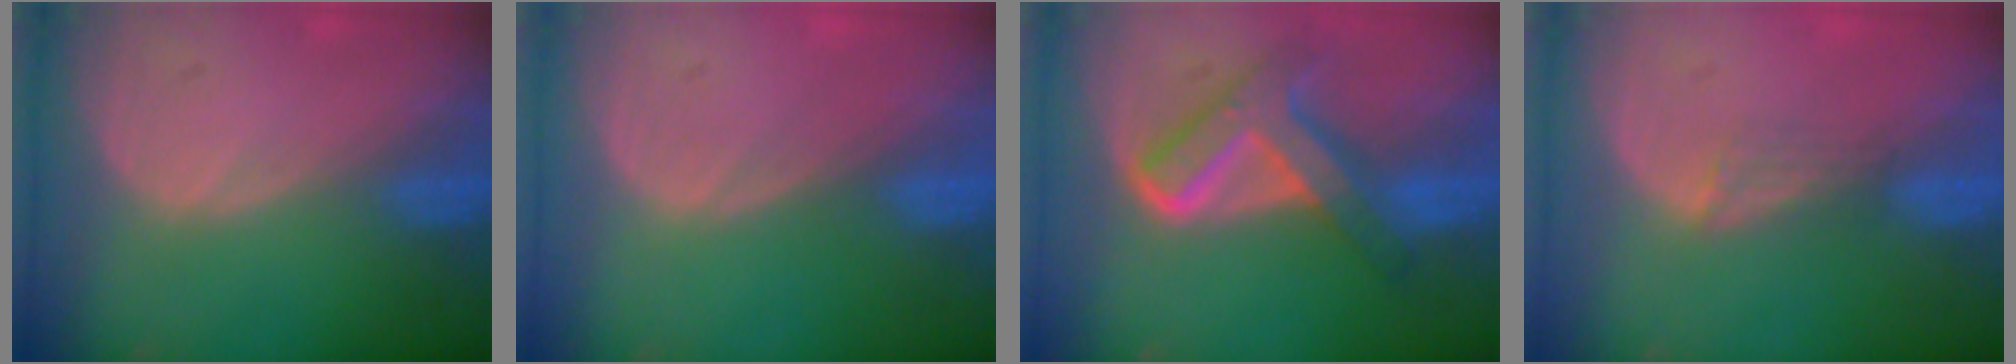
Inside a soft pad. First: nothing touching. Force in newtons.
{"total": 0.0}
{"total": 8.1, "press": 8.1, "slide": 0.7}
{"total": 2.0, "press": 1.6, "slide": 1.3}